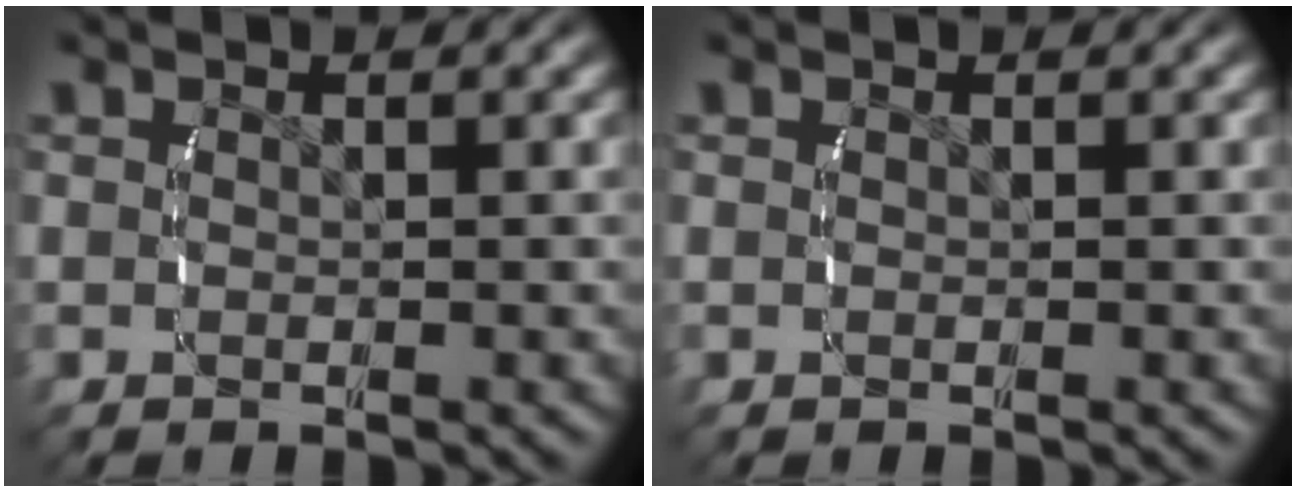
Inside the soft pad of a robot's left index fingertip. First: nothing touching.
{"total": 0.0}